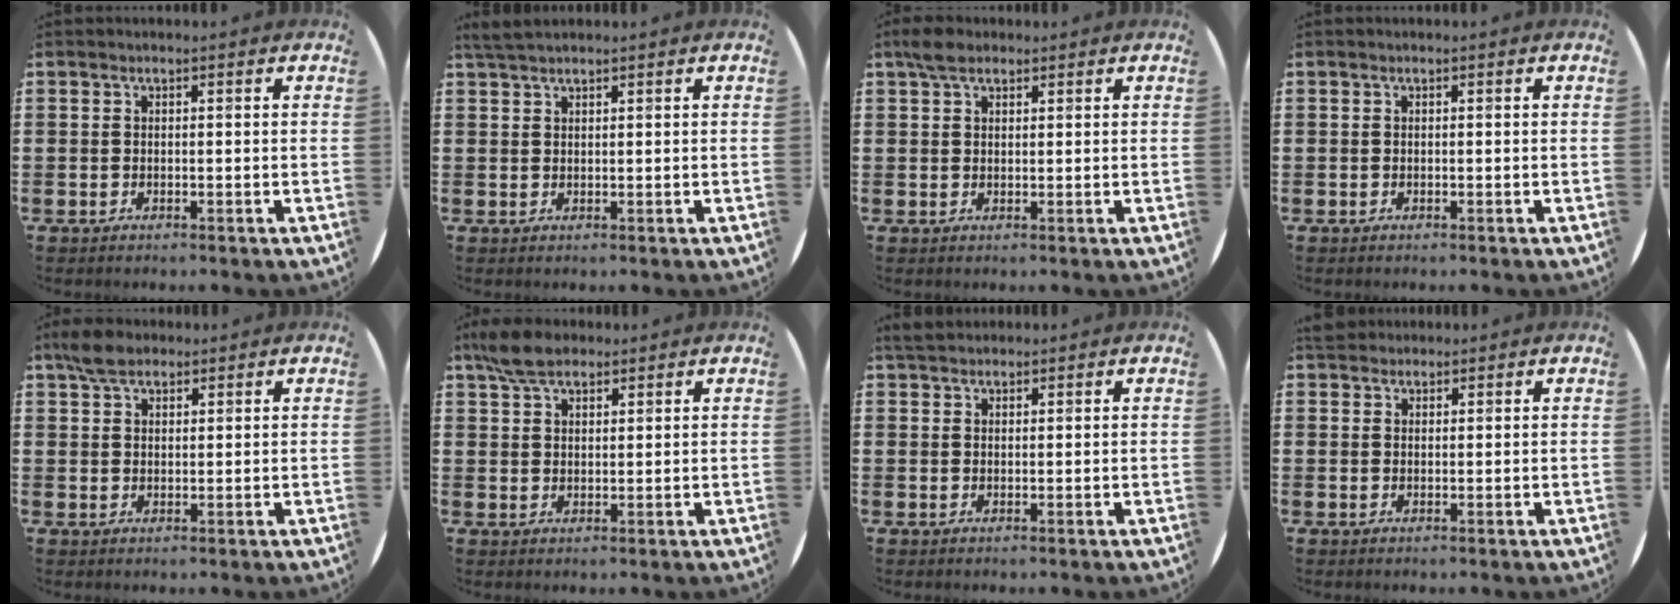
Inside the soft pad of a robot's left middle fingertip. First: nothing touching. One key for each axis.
{"total": 2.0, "fx": 1.8, "fy": 0.2, "fz": 0.8, "tx": -0.019, "ty": 0.003, "tz": 0.034}
{"total": 2.8, "fx": 2.2, "fy": 1.2, "fz": 1.3, "tx": -0.020, "ty": 0.005, "tz": 0.038}
{"total": 0.0}
{"total": 3.8, "fx": 3.0, "fy": 1.6, "fz": 1.5, "tx": -0.028, "ty": 0.006, "tz": 0.055}
{"total": 5.4, "fx": 4.3, "fy": 2.2, "fz": 2.2, "tx": -0.047, "ty": -0.001, "tz": 0.081}
{"total": 2.1, "fx": 1.9, "fy": 0.7, "fz": 0.5, "tx": -0.006, "ty": 0.003, "tz": 0.036}
{"total": 2.0, "fx": 1.8, "fy": 0.8, "fz": 0.3, "tx": -0.001, "ty": 0.003, "tz": 0.035}